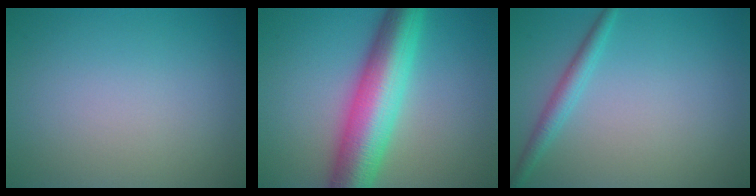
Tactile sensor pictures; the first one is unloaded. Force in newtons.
{"total": 9.6, "press": 9.6, "slide": 0.1}
{"total": 2.0, "press": 2.0, "slide": 0.1}